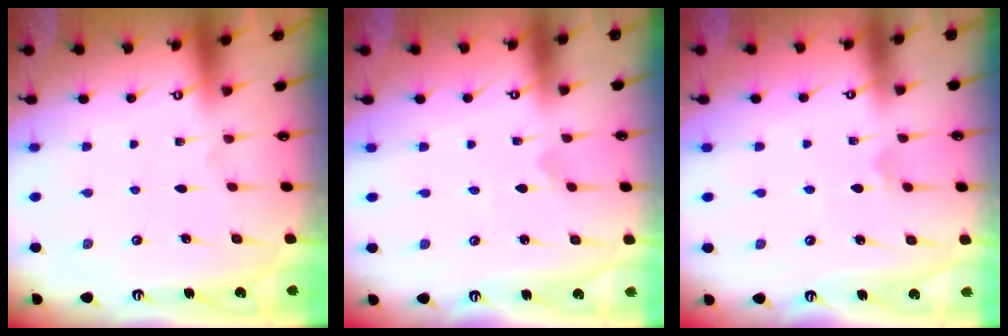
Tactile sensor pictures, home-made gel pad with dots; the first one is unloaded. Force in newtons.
{"total": 0.0}
{"total": 2.5, "press": 2.5, "slide": 0.4}